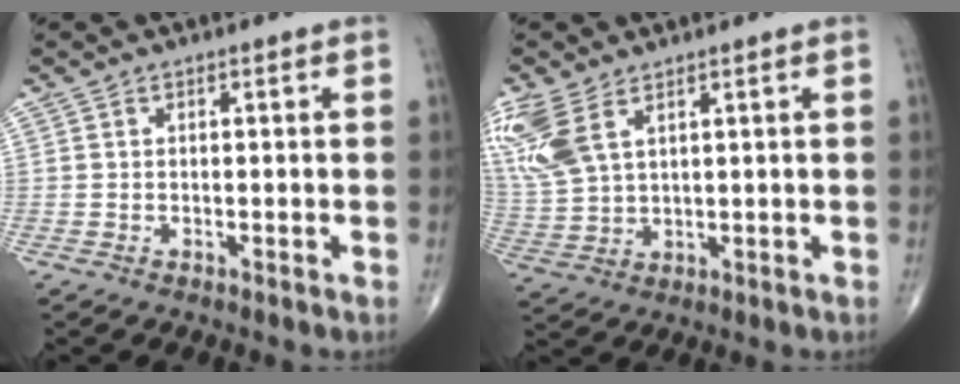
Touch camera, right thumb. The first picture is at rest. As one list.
[{"total": 11.2, "force": [5.7, 5.7, 7.7], "torque": [-0.196, -0.006, 0.129]}]